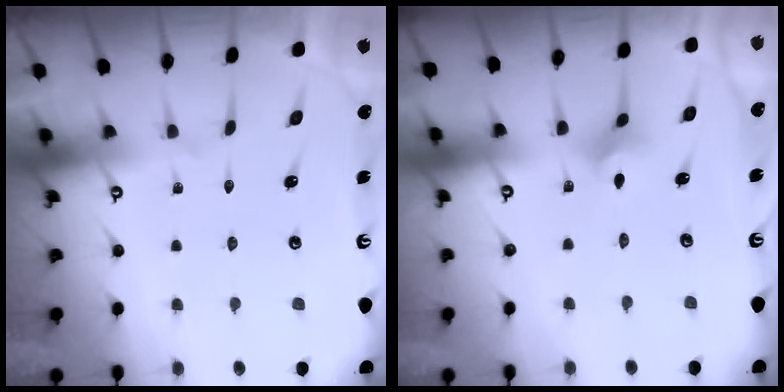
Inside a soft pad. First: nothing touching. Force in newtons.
{"total": 4.2, "press": 4.1, "slide": 0.8}